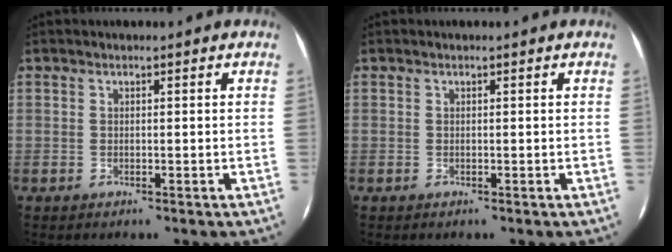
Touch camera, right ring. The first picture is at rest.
{"total": 0.0}